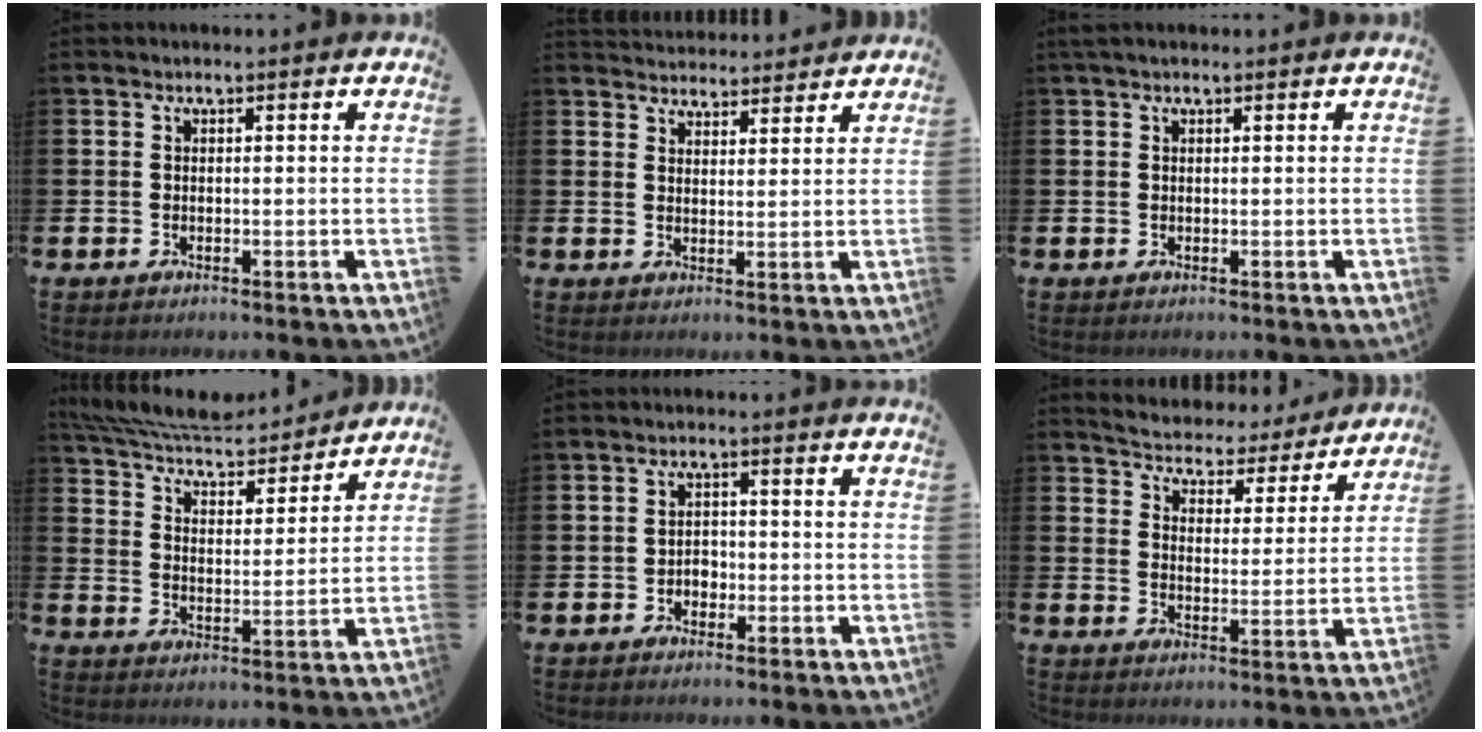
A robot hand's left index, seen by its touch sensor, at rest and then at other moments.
{"total": 3.9, "force": [3.8, 0.7, -0.4], "torque": [0.002, -0.024, 0.069]}
{"total": 0.9, "force": [0.7, 0.3, 0.4], "torque": [-0.005, 0.003, 0.011]}
{"total": 7.5, "force": [7.0, 1.7, 1.9], "torque": [-0.074, -0.054, 0.123]}
{"total": 1.9, "force": [-0.9, 1.5, 0.6], "torque": [-0.010, 0.003, -0.022]}
{"total": 5.1, "force": [4.9, 1.2, -0.1], "torque": [-0.022, -0.047, 0.080]}